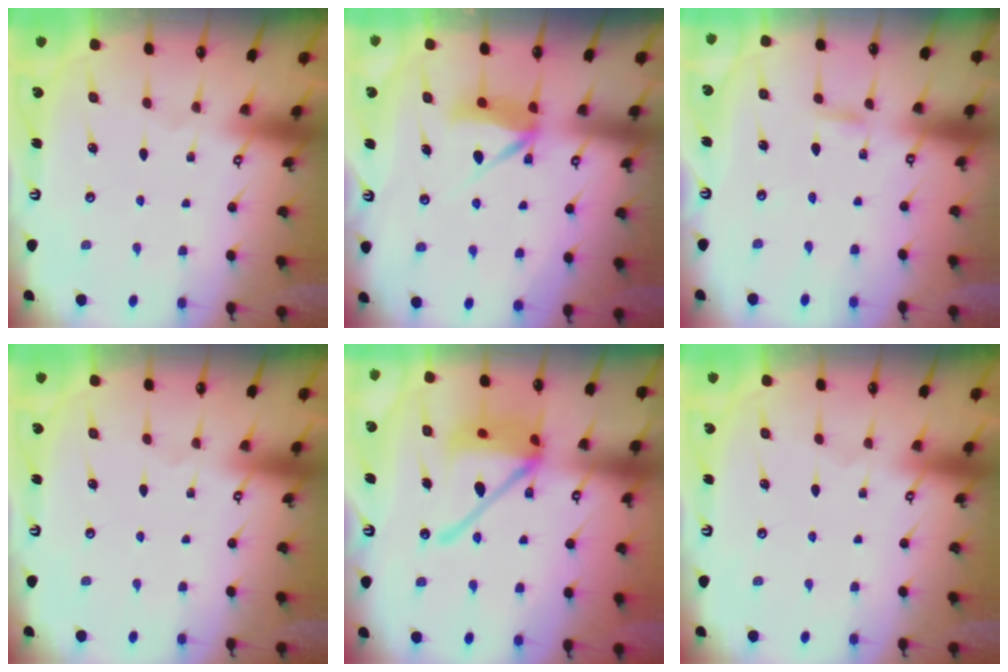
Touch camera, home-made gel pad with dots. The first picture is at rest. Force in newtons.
{"total": 7.9, "press": 7.9, "slide": 0.1}
{"total": 2.4, "press": 2.4, "slide": 0.2}
{"total": 0.0}
{"total": 17.8, "press": 17.7, "slide": 2.4}
{"total": 0.0}